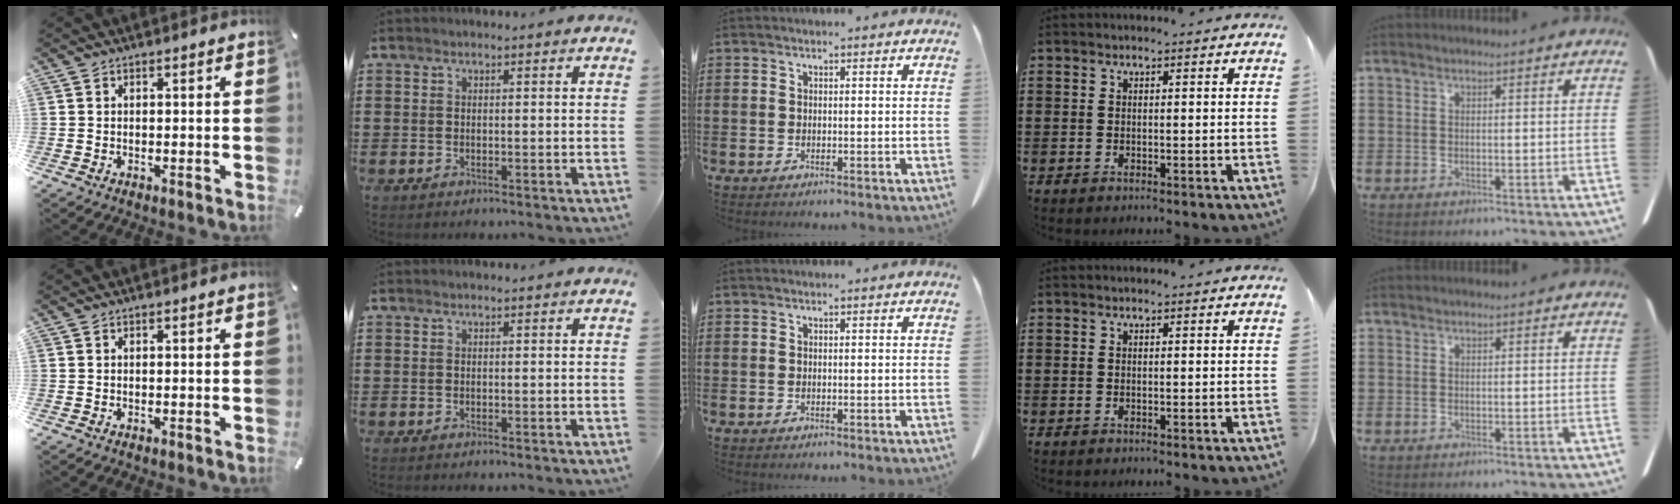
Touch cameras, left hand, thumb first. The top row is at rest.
{}